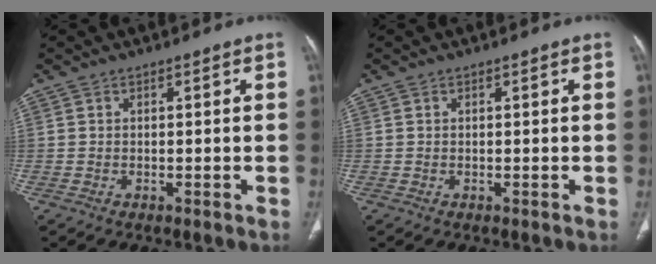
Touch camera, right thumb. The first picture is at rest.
{"total": 0.0}